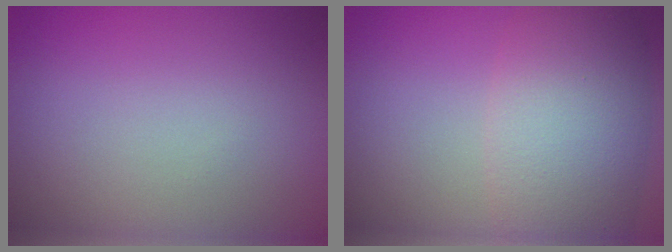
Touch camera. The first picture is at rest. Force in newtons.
{"total": 8.1, "press": 8.1, "slide": 0.4}